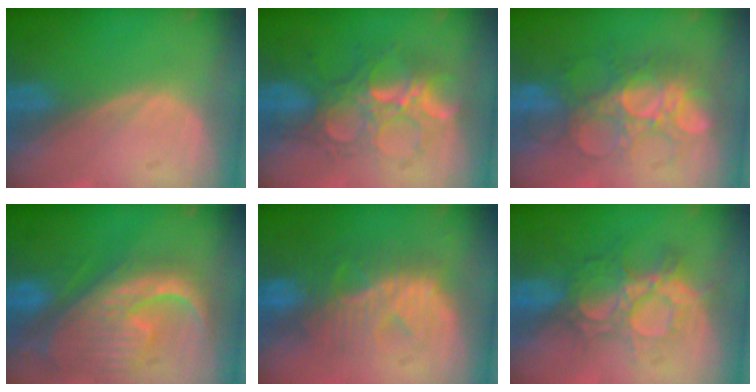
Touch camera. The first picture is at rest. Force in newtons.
{"total": 8.9, "press": 8.2, "slide": 3.6}
{"total": 8.5, "press": 8.3, "slide": 1.8}
{"total": 12.8, "press": 11.0, "slide": 6.6}
{"total": 9.0, "press": 8.6, "slide": 2.5}
{"total": 8.7, "press": 8.0, "slide": 3.4}